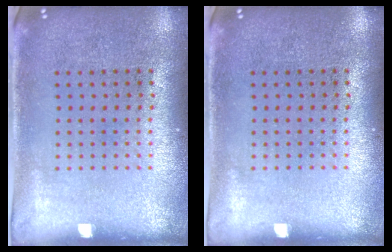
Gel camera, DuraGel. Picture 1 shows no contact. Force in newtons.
{"total": 0.0}